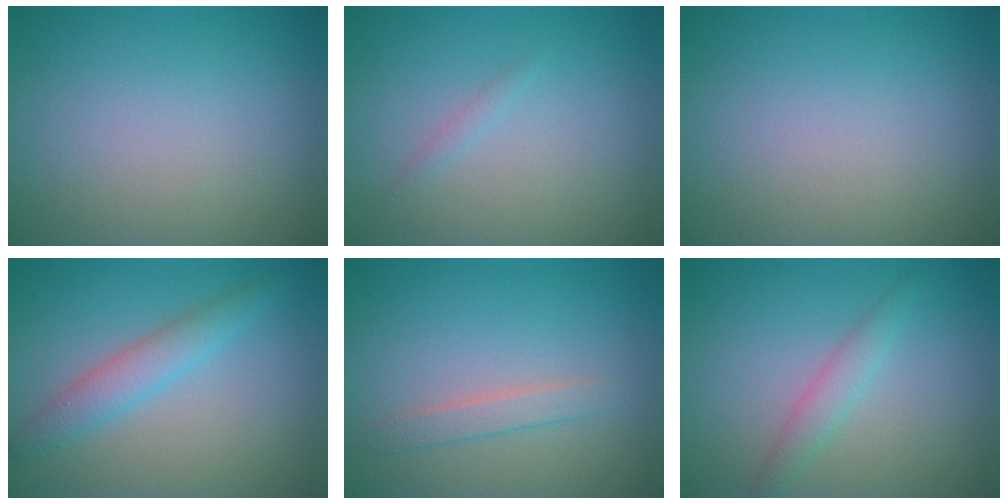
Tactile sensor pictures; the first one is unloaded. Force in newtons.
{"total": 0.6, "press": 0.6, "slide": 0.0}
{"total": 0.0}
{"total": 2.8, "press": 2.8, "slide": 0.1}
{"total": 1.5, "press": 1.5, "slide": 0.0}
{"total": 1.8, "press": 1.8, "slide": 0.1}